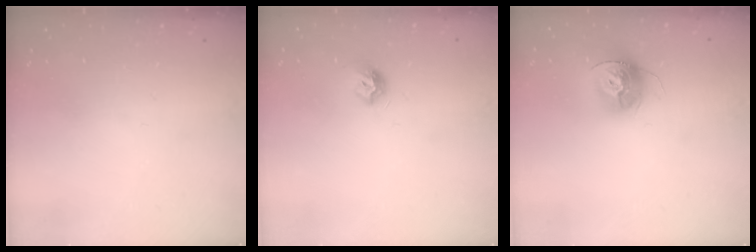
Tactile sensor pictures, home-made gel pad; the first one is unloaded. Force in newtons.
{"total": 7.9, "press": 7.9, "slide": 0.8}
{"total": 12.7, "press": 12.7, "slide": 1.0}